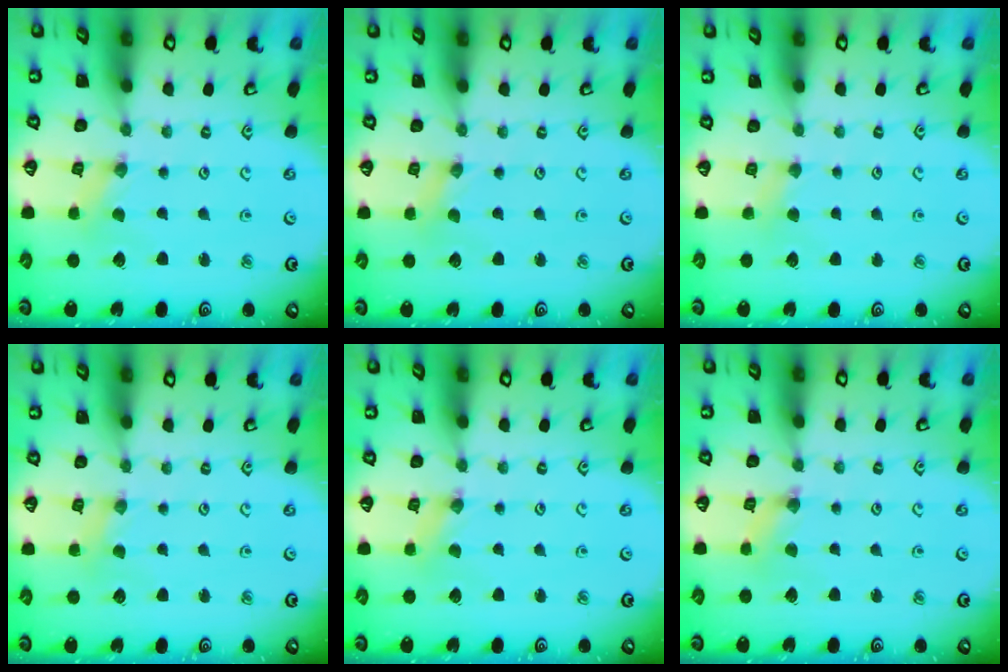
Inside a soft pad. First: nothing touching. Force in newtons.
{"total": 0.0}
{"total": 2.7, "press": 2.7, "slide": 0.5}
{"total": 1.7, "press": 1.7, "slide": 0.3}
{"total": 0.0}
{"total": 1.0, "press": 1.0, "slide": 0.3}